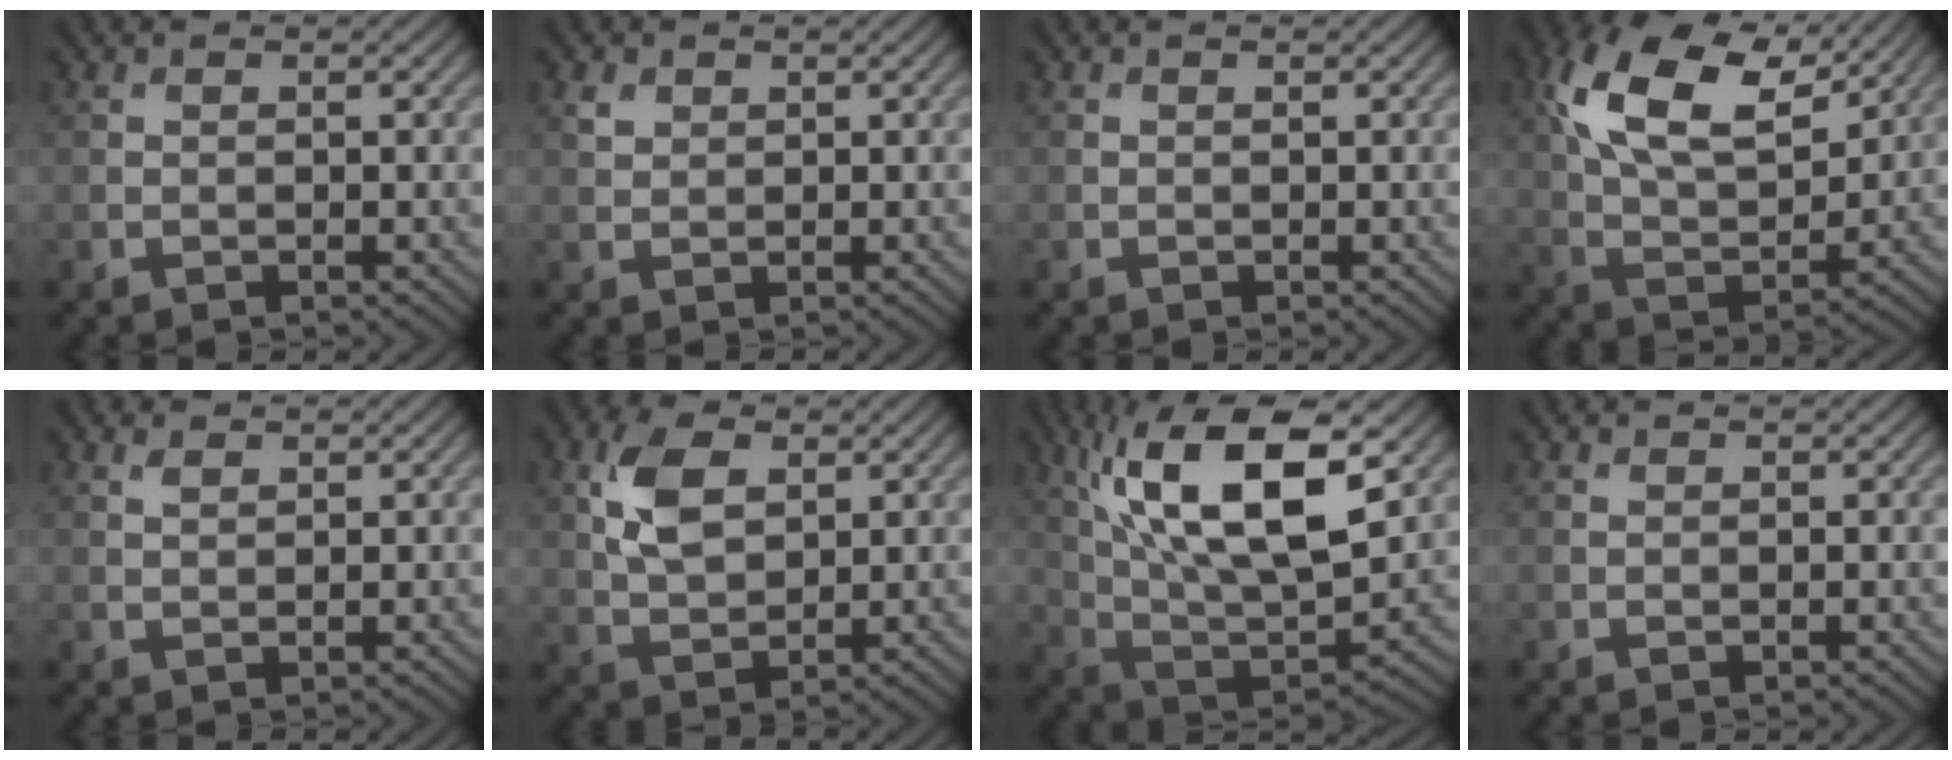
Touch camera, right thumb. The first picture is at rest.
{"total": 1.4, "force": [0.9, 1.0, 0.5], "torque": [-0.013, 0.001, 0.018]}
{"total": 0.0}
{"total": 14.9, "force": [7.0, 7.4, 10.9], "torque": [-0.239, 0.013, 0.131]}
{"total": 1.2, "force": [0.8, 0.5, 0.7], "torque": [-0.020, 0.001, 0.017]}
{"total": 6.9, "force": [2.2, 4.0, 5.1], "torque": [-0.119, 0.006, 0.041]}
{"total": 16.9, "force": [6.5, 6.8, 14.1], "torque": [-0.292, 0.013, 0.124]}
{"total": 0.0}